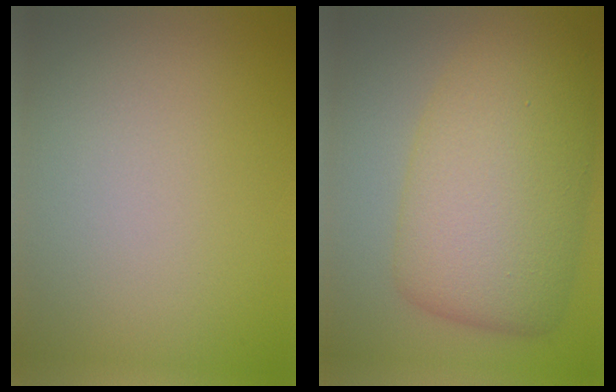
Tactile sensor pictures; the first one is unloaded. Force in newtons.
{"total": 10.5, "press": 10.5, "slide": 0.2}